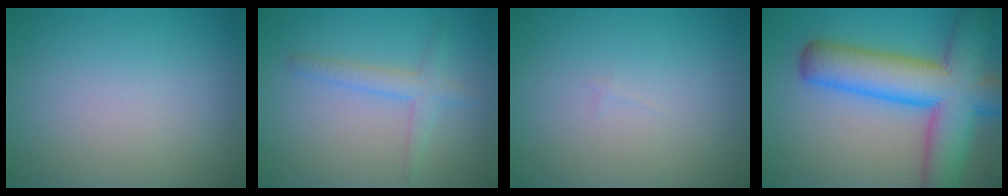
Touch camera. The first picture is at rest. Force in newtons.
{"total": 2.3, "press": 2.3, "slide": 0.1}
{"total": 0.0}
{"total": 11.9, "press": 11.9, "slide": 0.5}